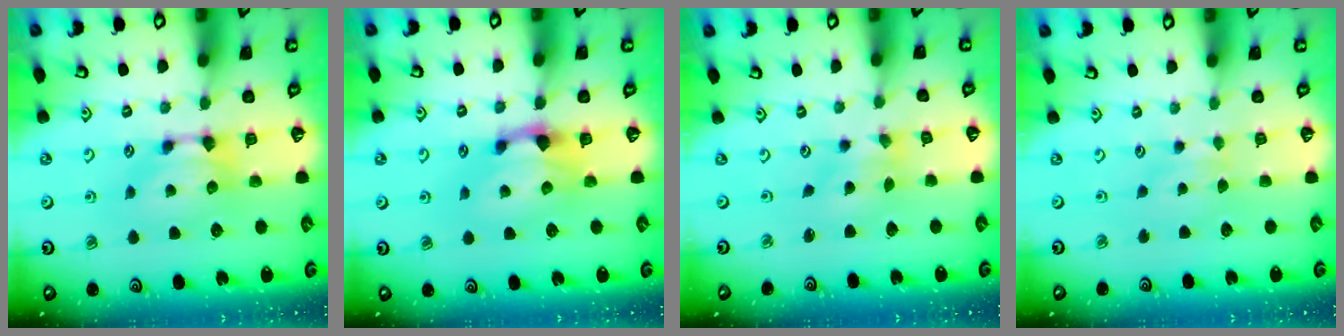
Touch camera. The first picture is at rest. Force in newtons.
{"total": 1.9, "press": 1.3, "slide": 1.4}
{"total": 1.9, "press": 1.5, "slide": 1.2}
{"total": 2.4, "press": 2.3, "slide": 0.5}